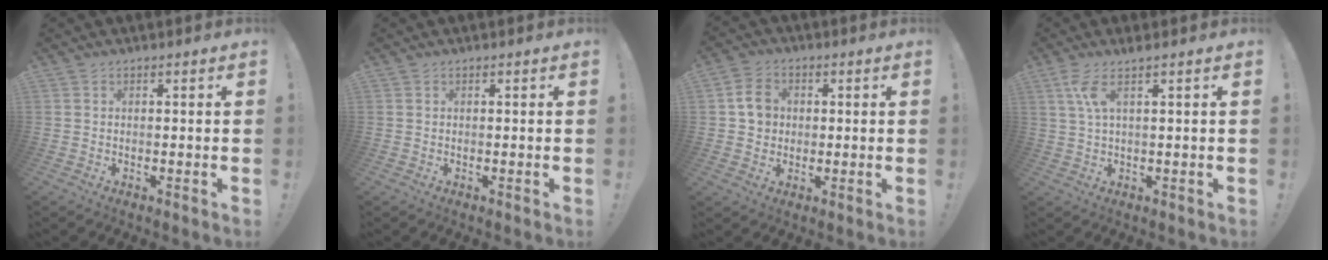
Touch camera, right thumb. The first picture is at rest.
{"total": 0.5, "force": [-0.2, -0.1, -0.5], "torque": [0.005, 0.002, -0.002]}
{"total": 7.1, "force": [1.1, 6.3, 3.2], "torque": [-0.044, 0.008, 0.025]}
{"total": 4.8, "force": [2.1, 0.4, 4.3], "torque": [-0.079, -0.008, 0.035]}